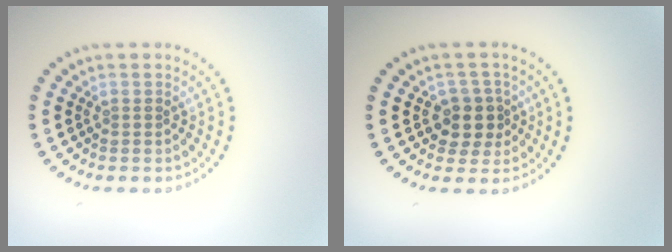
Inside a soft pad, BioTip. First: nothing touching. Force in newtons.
{"total": 2.8, "press": 2.5, "slide": 1.2}